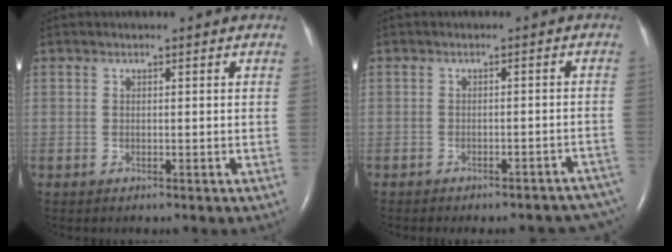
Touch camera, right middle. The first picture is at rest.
{"total": 13.1, "force": [-11.9, 3.5, 4.4], "torque": [-0.036, 0.017, -0.118]}